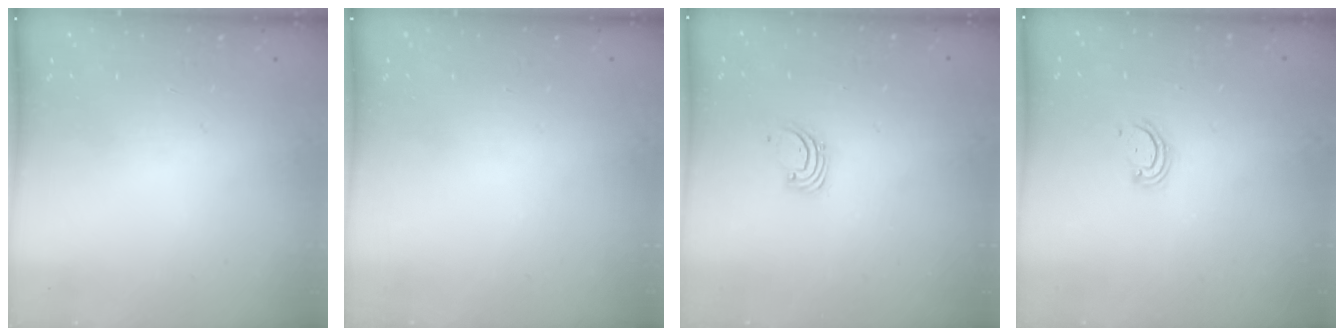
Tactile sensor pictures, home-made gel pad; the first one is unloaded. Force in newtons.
{"total": 0.0}
{"total": 1.4, "press": 1.4, "slide": 0.1}
{"total": 3.1, "press": 3.1, "slide": 0.4}